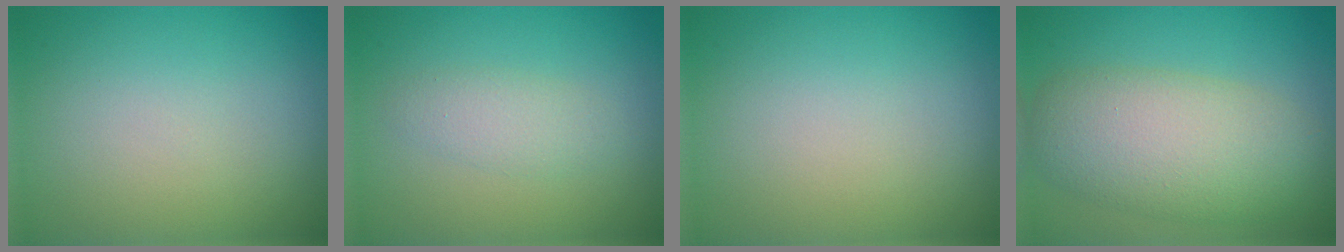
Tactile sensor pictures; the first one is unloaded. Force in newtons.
{"total": 1.8, "press": 1.8, "slide": 0.1}
{"total": 0.0}
{"total": 7.5, "press": 7.5, "slide": 0.3}